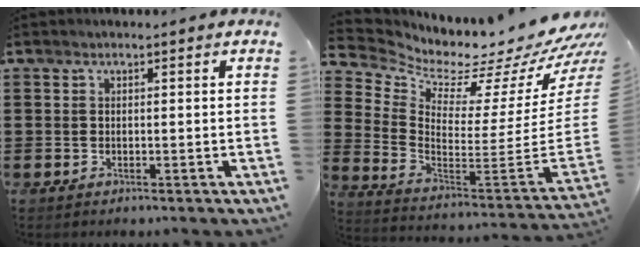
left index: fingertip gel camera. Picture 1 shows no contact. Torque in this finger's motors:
{"motor_torque": [2.04, -0.10, -0.06, -0.08]}